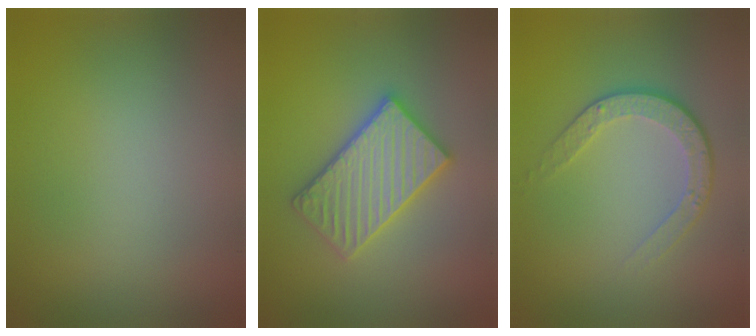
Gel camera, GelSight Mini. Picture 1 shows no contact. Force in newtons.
{"total": 5.6, "press": 5.5, "slide": 0.8}
{"total": 3.5, "press": 2.5, "slide": 2.4}